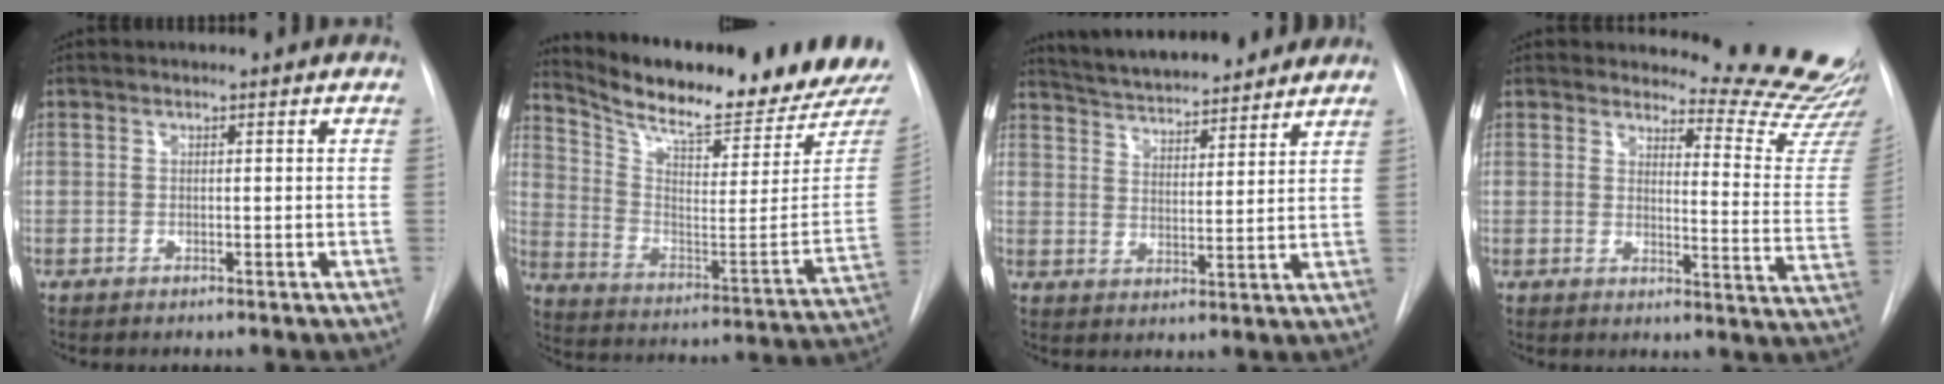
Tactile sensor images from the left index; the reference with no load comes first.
{"total": 23.4, "force": [21.4, 1.7, 9.3], "torque": [-0.161, -0.079, 0.305]}
{"total": 15.6, "force": [14.2, 2.6, 5.9], "torque": [-0.096, 0.021, 0.215]}
{"total": 15.2, "force": [15.0, 0.3, 2.3], "torque": [-0.010, -0.146, 0.151]}